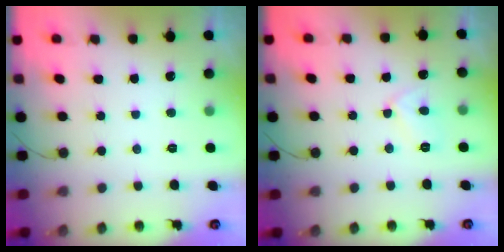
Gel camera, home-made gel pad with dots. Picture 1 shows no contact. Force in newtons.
{"total": 5.5, "press": 5.5, "slide": 0.7}